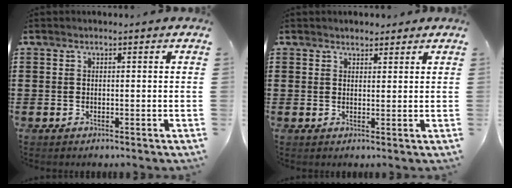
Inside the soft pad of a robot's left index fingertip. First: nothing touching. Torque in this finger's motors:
{"motor_torque": [0.45, -0.56, 0.06, 0.01]}